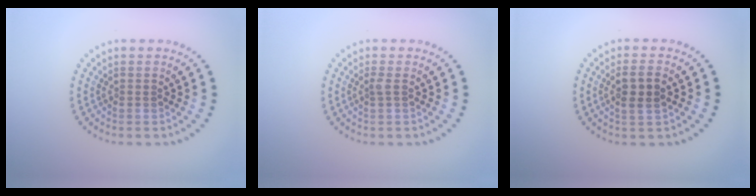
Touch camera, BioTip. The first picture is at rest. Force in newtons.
{"total": 0.7, "press": 0.5, "slide": 0.4}
{"total": 2.7, "press": 2.6, "slide": 0.9}